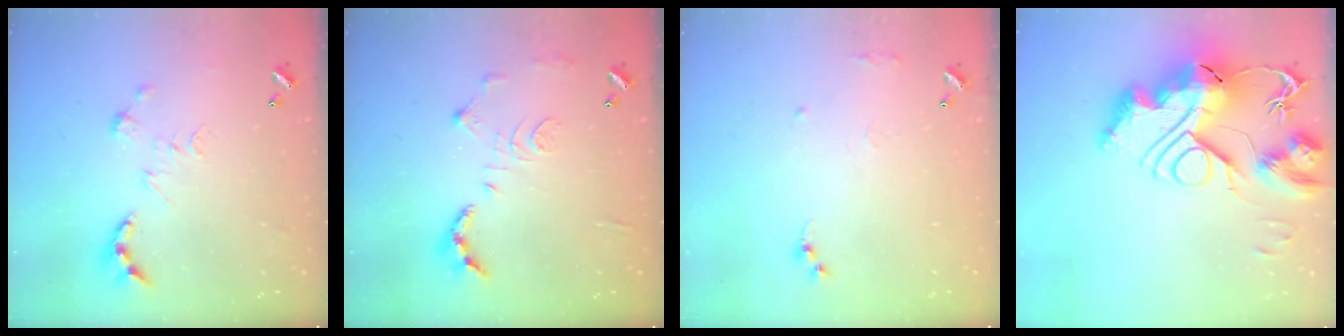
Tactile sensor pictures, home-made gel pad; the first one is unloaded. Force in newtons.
{"total": 10.7, "press": 10.6, "slide": 0.5}
{"total": 7.5, "press": 7.4, "slide": 0.8}
{"total": 0.7, "press": 0.7, "slide": 0.0}